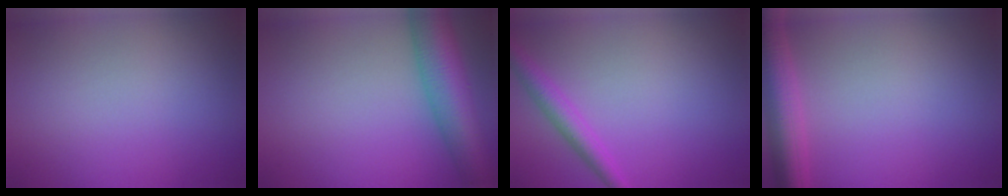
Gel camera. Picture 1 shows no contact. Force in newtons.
{"total": 8.3, "press": 8.3, "slide": 0.4}
{"total": 2.7, "press": 2.7, "slide": 0.1}
{"total": 5.0, "press": 5.0, "slide": 0.2}